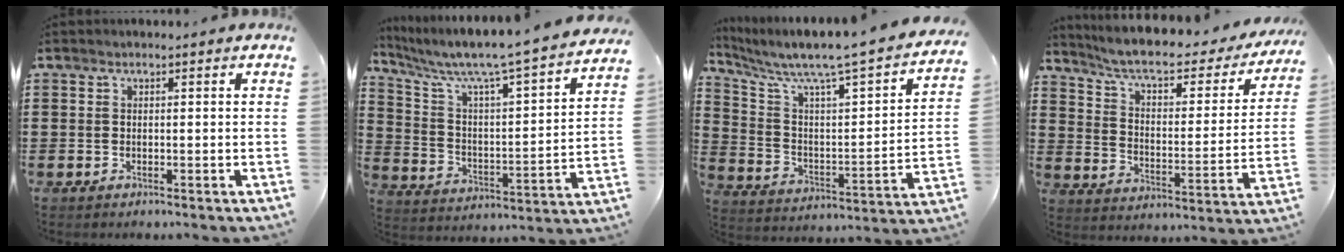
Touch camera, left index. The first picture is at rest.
{"total": 6.3, "force": [5.5, 0.2, 3.1], "torque": [-0.088, -0.053, 0.084]}
{"total": 5.6, "force": [4.7, 0.4, 3.1], "torque": [-0.086, -0.051, 0.068]}
{"total": 6.8, "force": [5.4, 1.4, 3.8], "torque": [-0.097, -0.034, 0.089]}